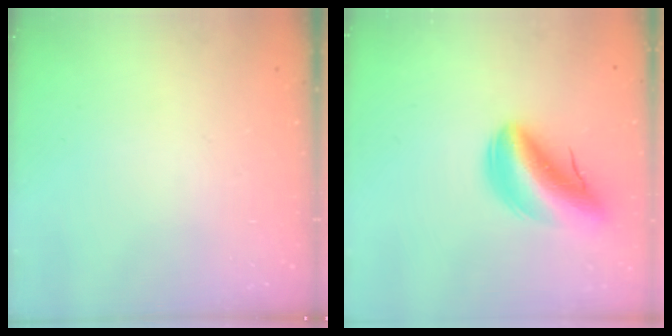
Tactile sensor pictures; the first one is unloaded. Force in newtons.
{"total": 11.9, "press": 11.3, "slide": 3.6}